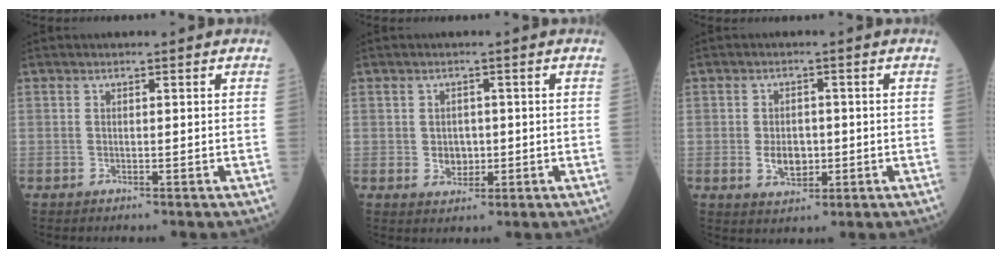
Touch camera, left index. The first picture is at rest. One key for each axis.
{"total": 2.7, "fx": -0.2, "fy": 2.2, "fz": 1.5, "tx": -0.024, "ty": 0.005, "tz": 0.004}
{"total": 4.2, "fx": -0.8, "fy": 2.9, "fz": 3.0, "tx": -0.055, "ty": 0.000, "tz": -0.004}